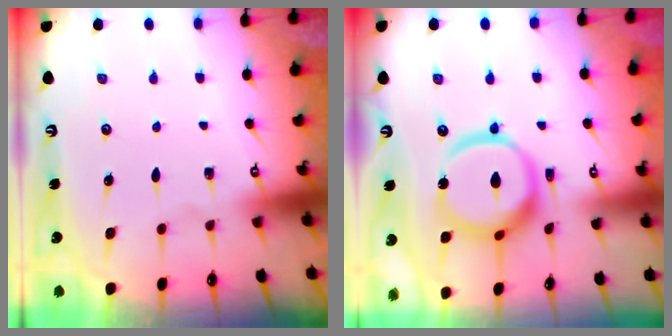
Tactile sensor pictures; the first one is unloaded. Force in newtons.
{"total": 14.6, "press": 14.5, "slide": 1.4}